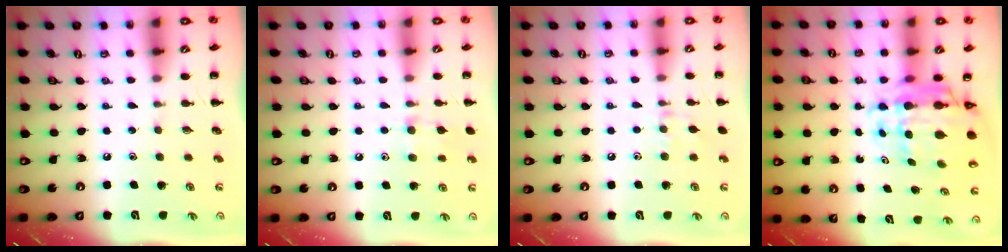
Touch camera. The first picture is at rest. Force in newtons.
{"total": 8.0, "press": 7.6, "slide": 2.7}
{"total": 6.8, "press": 6.6, "slide": 1.6}
{"total": 9.6, "press": 9.2, "slide": 2.7}